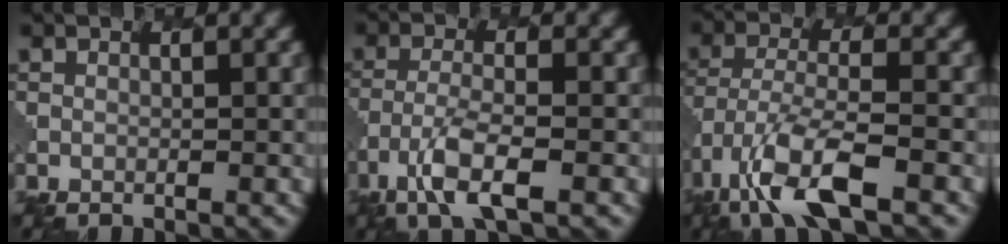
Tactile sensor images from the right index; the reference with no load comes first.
{"total": 4.4, "force": [-2.4, 1.2, 3.5], "torque": [-0.074, -0.005, -0.050]}
{"total": 7.3, "force": [-4.2, 2.4, 5.5], "torque": [-0.109, -0.006, -0.084]}